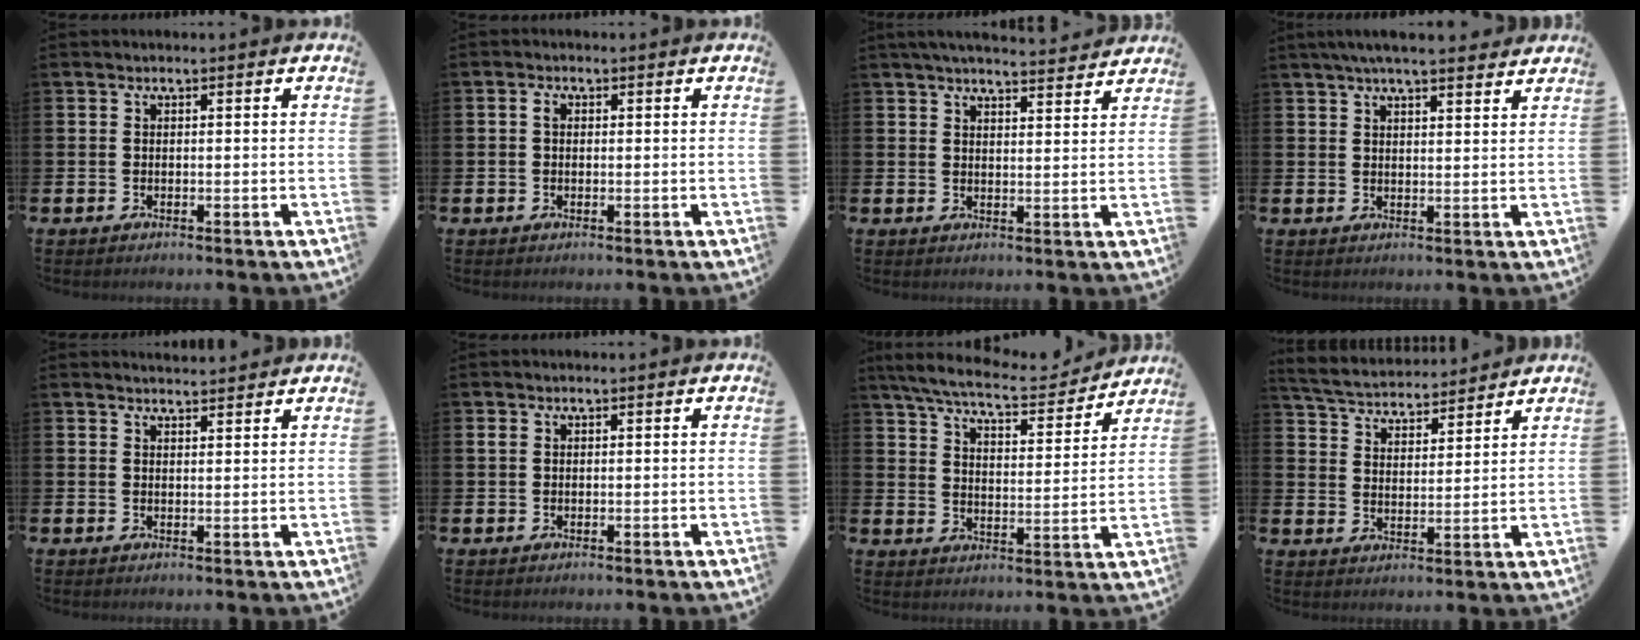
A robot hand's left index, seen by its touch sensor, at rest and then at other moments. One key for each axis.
{"total": 1.4, "fx": 0.2, "fy": 1.0, "fz": 1.0, "tx": -0.013, "ty": 0.005, "tz": 0.000}
{"total": 4.4, "fx": 4.3, "fy": 0.3, "fz": 0.9, "tx": -0.027, "ty": -0.021, "tz": 0.078}
{"total": 4.8, "fx": 4.4, "fy": 0.5, "fz": 1.8, "tx": -0.033, "ty": -0.013, "tz": 0.078}
{"total": 2.4, "fx": 2.4, "fy": 0.2, "fz": 0.0, "tx": 0.009, "ty": -0.018, "tz": 0.042}
{"total": 0.8, "fx": 0.4, "fy": 0.7, "fz": 0.3, "tx": -0.001, "ty": 0.003, "tz": 0.004}
{"total": 7.6, "fx": 7.1, "fy": 1.0, "fz": 2.6, "tx": -0.078, "ty": -0.046, "tz": 0.122}
{"total": 5.1, "fx": 5.0, "fy": 1.0, "fz": 0.3, "tx": -0.031, "ty": -0.036, "tz": 0.085}